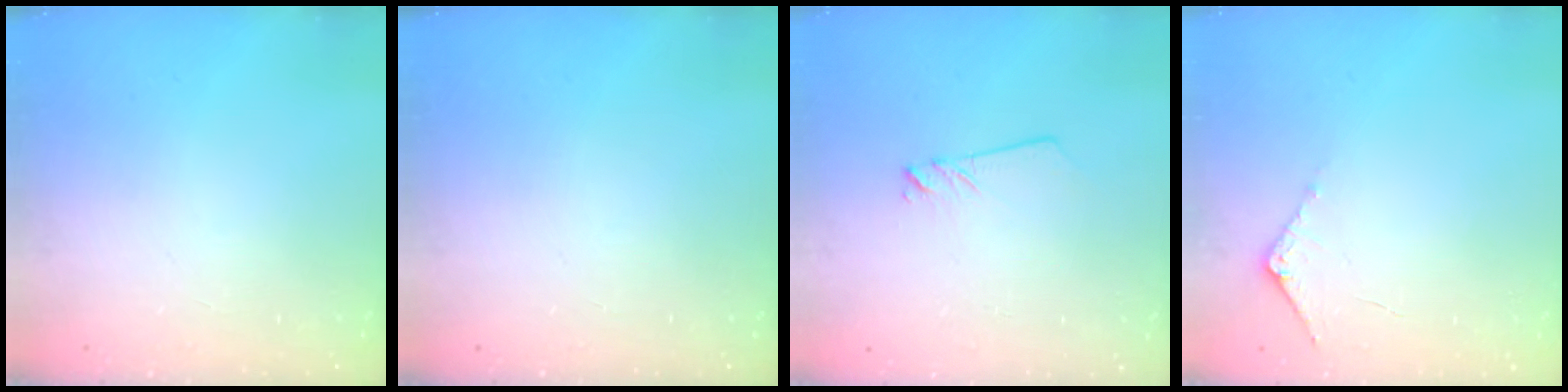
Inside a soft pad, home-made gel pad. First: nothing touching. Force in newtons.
{"total": 0.0}
{"total": 2.0, "press": 2.0, "slide": 0.1}
{"total": 5.7, "press": 5.7, "slide": 0.6}